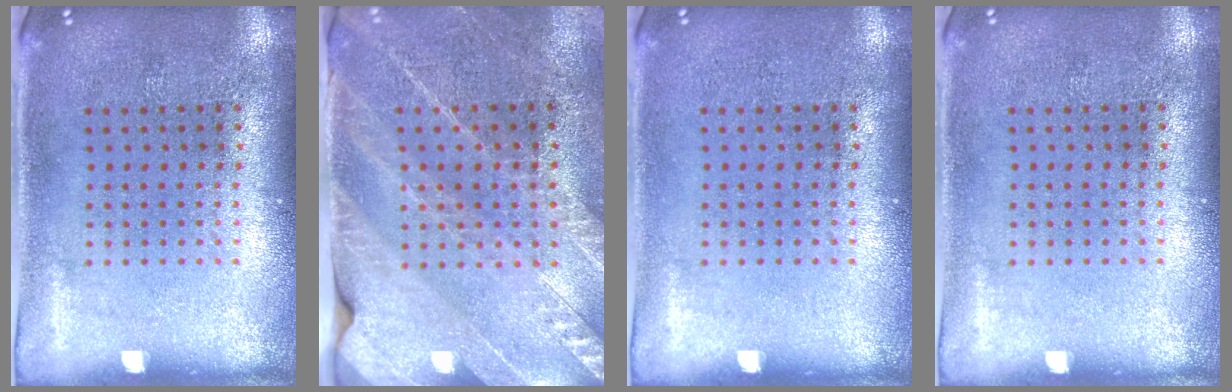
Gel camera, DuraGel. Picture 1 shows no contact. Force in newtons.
{"total": 2.6, "press": 2.6, "slide": 0.0}
{"total": 0.0}
{"total": 0.0}